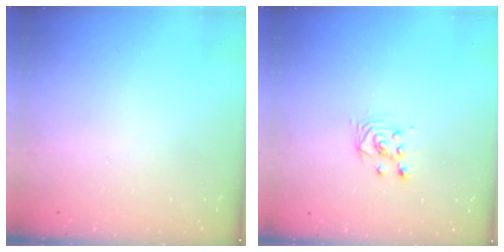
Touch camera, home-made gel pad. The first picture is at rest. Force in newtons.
{"total": 2.6, "press": 2.6, "slide": 0.1}